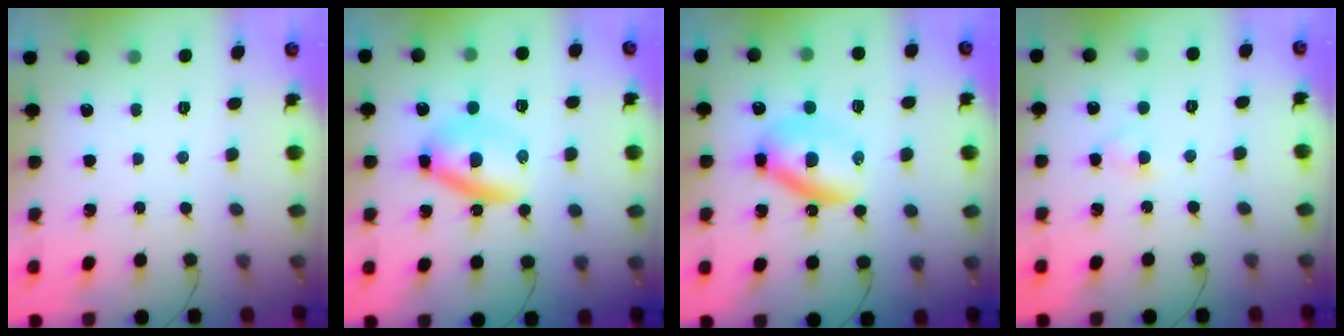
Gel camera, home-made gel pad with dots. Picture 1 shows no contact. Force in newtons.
{"total": 6.2, "press": 6.1, "slide": 1.2}
{"total": 7.1, "press": 7.1, "slide": 0.4}
{"total": 2.4, "press": 2.3, "slide": 0.9}